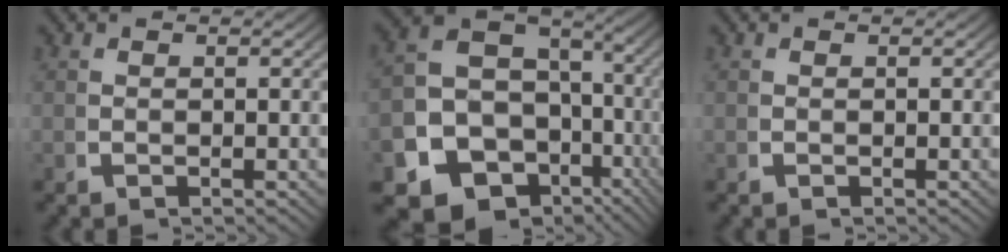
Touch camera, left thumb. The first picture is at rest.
{"total": 19.5, "force": [-5.1, 14.9, 11.5], "torque": [-0.216, -0.062, -0.074]}
{"total": 0.0}